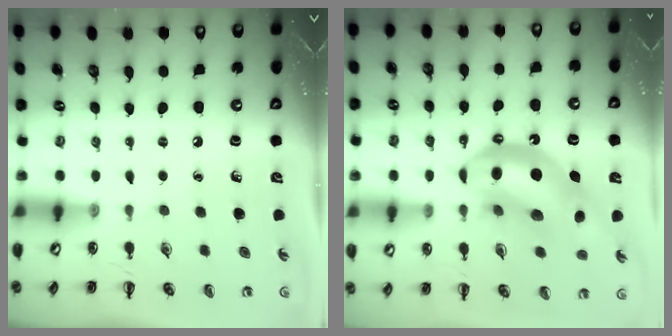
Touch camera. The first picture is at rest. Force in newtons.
{"total": 16.5, "press": 15.9, "slide": 4.6}